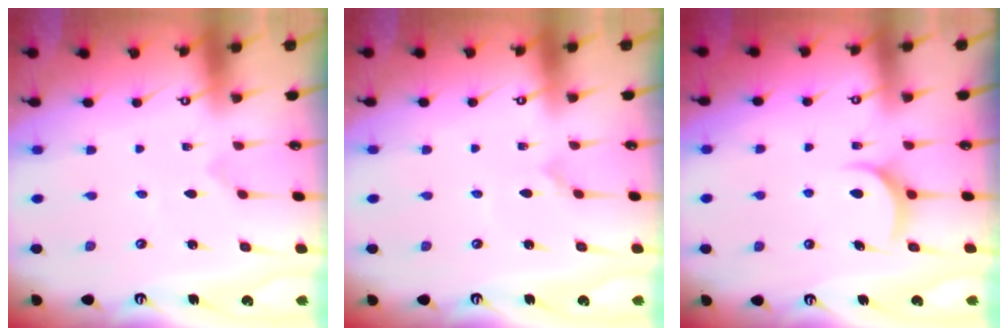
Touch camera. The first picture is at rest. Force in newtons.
{"total": 1.2, "press": 1.2, "slide": 0.0}
{"total": 6.6, "press": 6.6, "slide": 0.3}